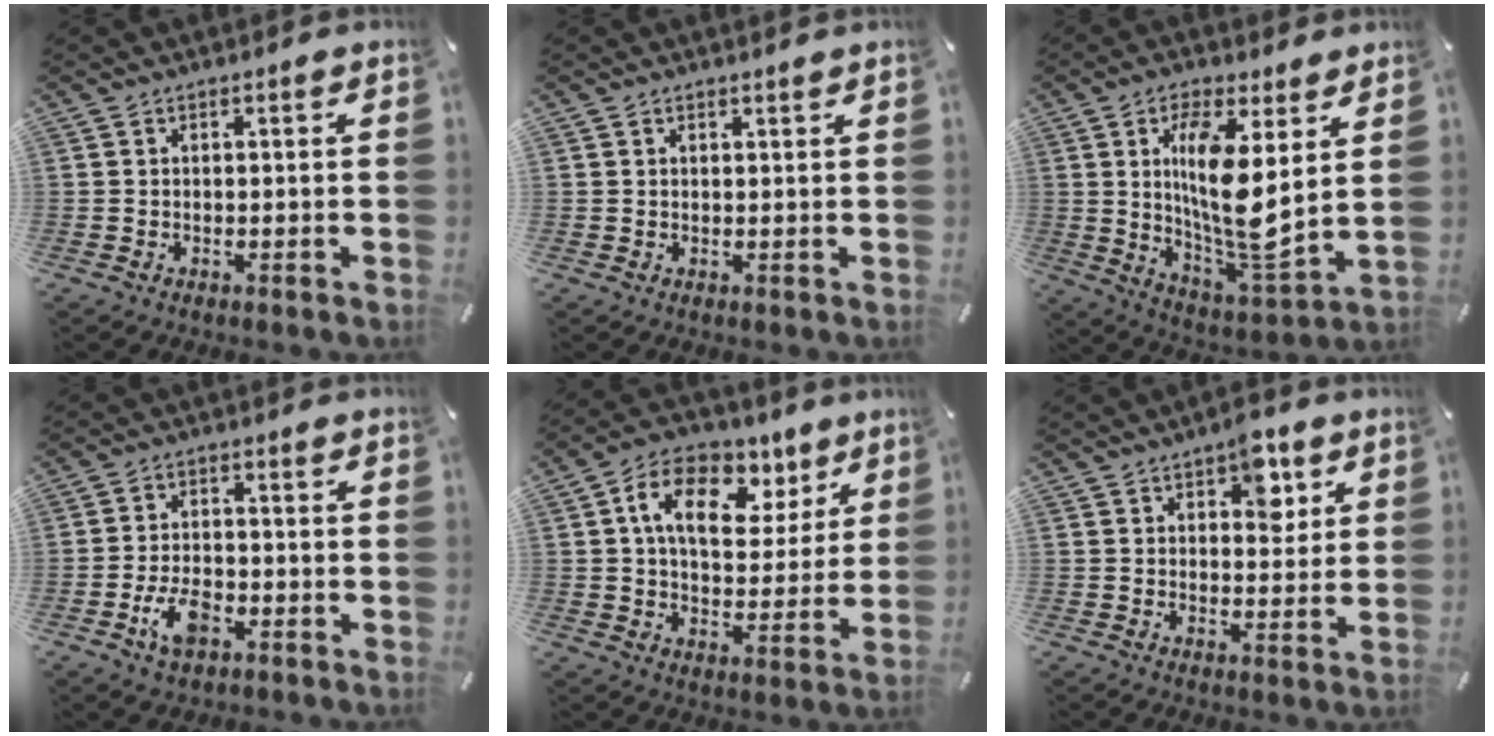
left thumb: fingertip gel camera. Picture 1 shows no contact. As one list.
[{"total": 0.8, "force": [0.7, 0.3, -0.1], "torque": [0.003, -0.001, 0.014]}, {"total": 15.4, "force": [3.8, 5.0, 14.0], "torque": [-0.273, -0.044, 0.055]}, {"total": 7.4, "force": [-3.3, 4.1, 5.2], "torque": [-0.113, 0.012, -0.061]}, {"total": 14.2, "force": [6.5, 9.5, 8.4], "torque": [-0.129, -0.023, 0.114]}, {"total": 7.4, "force": [3.6, 4.4, 4.7], "torque": [-0.038, -0.016, 0.054]}]